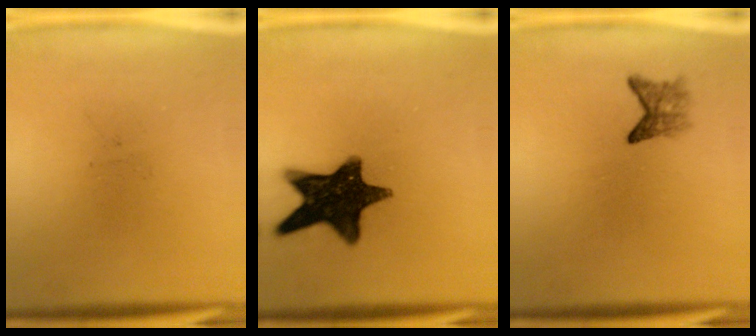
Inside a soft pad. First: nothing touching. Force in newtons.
{"total": 15.3}
{"total": 2.3}